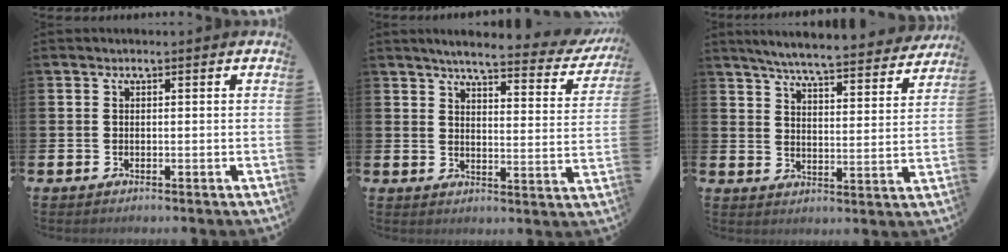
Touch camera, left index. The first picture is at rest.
{"total": 4.8, "force": [4.3, 0.5, 2.1], "torque": [-0.051, -0.035, 0.066]}
{"total": 6.2, "force": [5.9, 0.2, 2.0], "torque": [-0.055, -0.045, 0.099]}